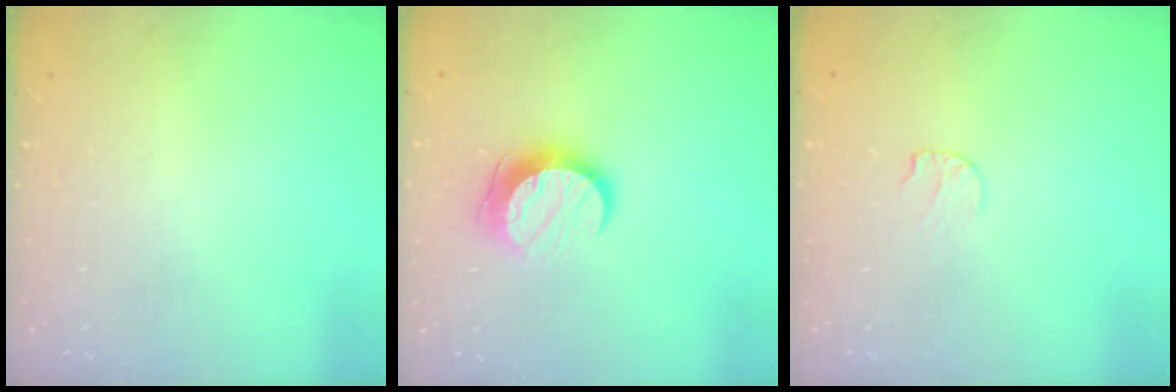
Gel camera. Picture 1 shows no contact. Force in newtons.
{"total": 10.2, "press": 10.2, "slide": 0.6}
{"total": 4.2, "press": 4.2, "slide": 0.5}